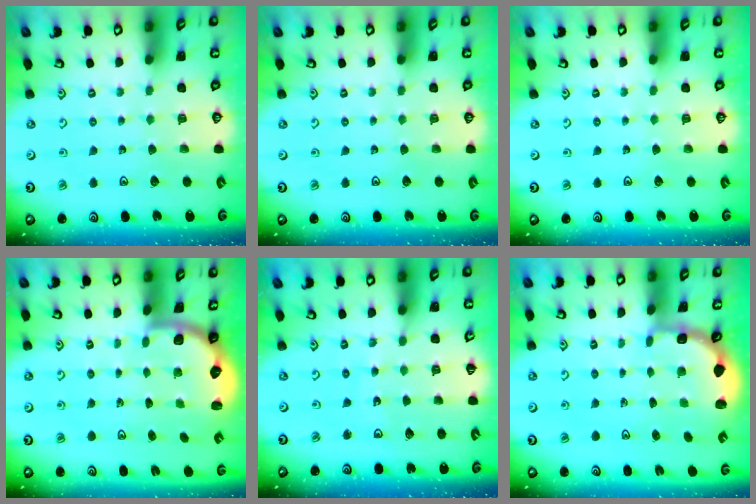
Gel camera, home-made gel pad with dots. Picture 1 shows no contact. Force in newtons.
{"total": 0.0}
{"total": 0.0}
{"total": 2.3, "press": 2.0, "slide": 1.3}
{"total": 7.2, "press": 7.1, "slide": 0.7}
{"total": 2.4, "press": 1.8, "slide": 1.6}